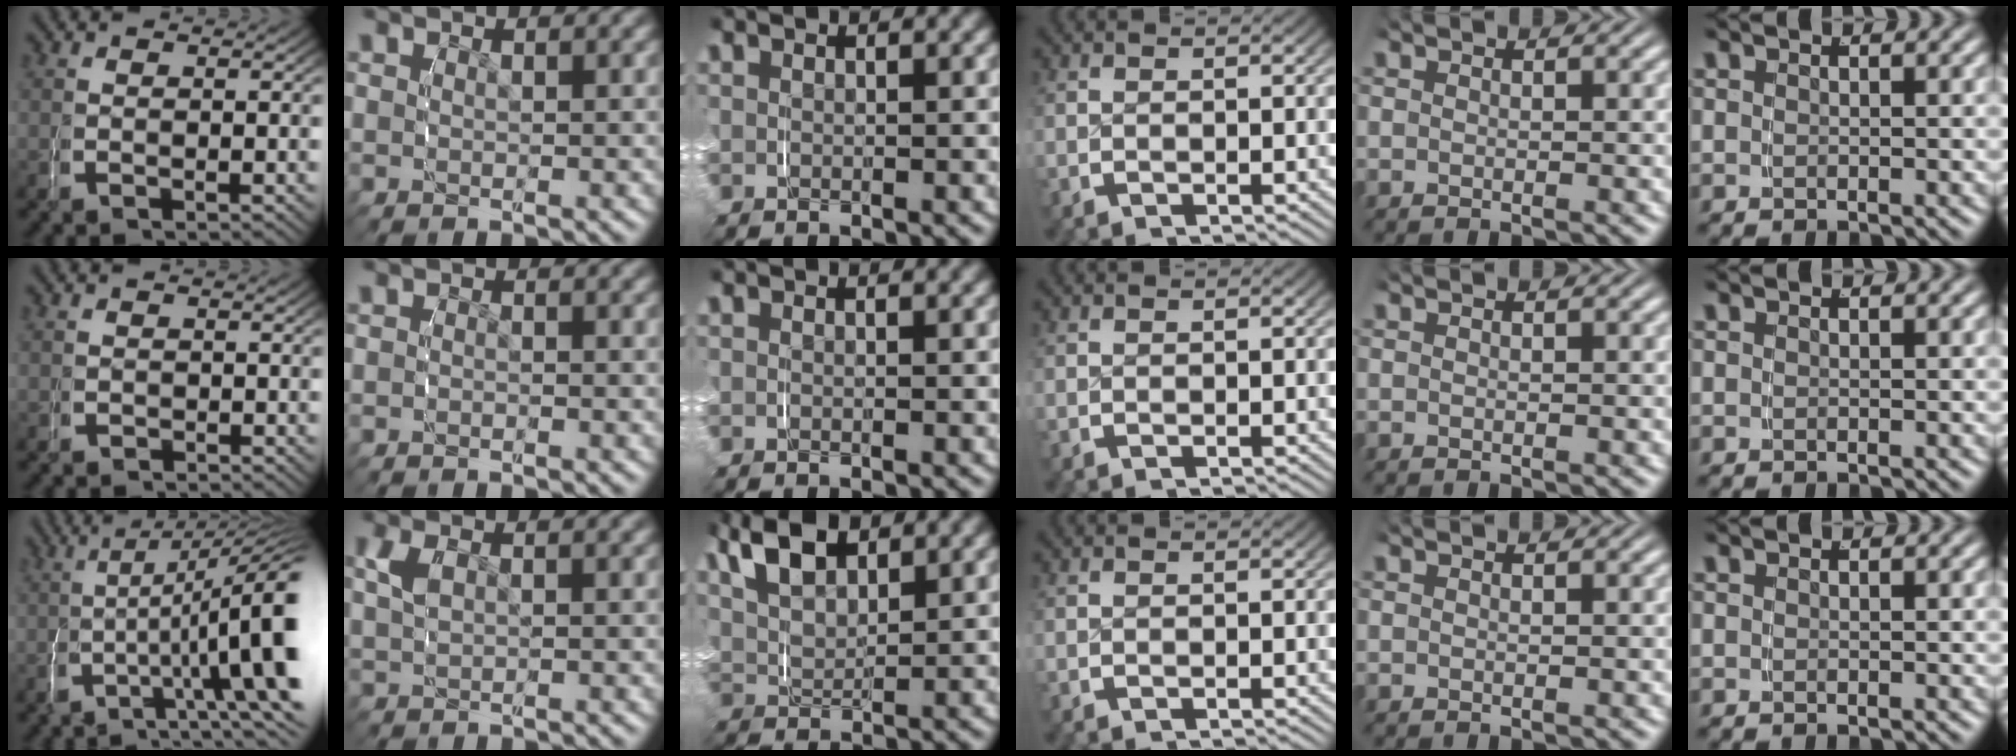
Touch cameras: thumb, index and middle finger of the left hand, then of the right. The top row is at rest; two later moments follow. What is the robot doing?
{"motion": "grasp_and_lifting", "object": "keyboard"}